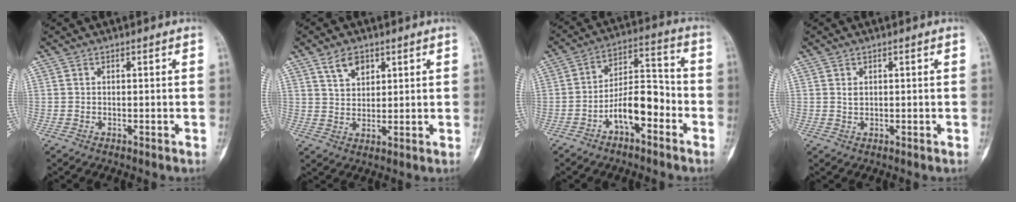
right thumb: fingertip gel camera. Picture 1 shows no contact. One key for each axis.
{"total": 5.3, "fx": 3.1, "fy": 3.2, "fz": 2.9, "tx": -0.035, "ty": -0.018, "tz": 0.060}
{"total": 10.5, "fx": -4.5, "fy": 4.9, "fz": 8.1, "tx": -0.124, "ty": 0.052, "tz": -0.080}
{"total": 1.1, "fx": 0.4, "fy": 0.8, "fz": 0.7, "tx": -0.008, "ty": -0.001, "tz": 0.010}